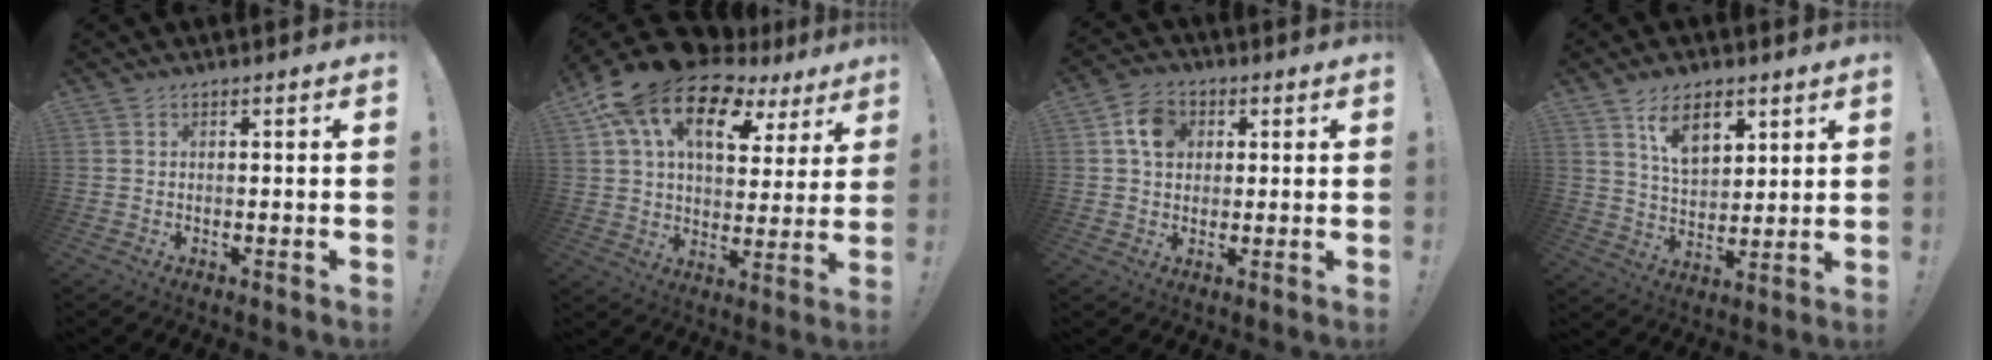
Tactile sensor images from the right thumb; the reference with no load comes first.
{"total": 19.0, "force": [11.2, 9.6, 12.0], "torque": [-0.199, -0.064, 0.196]}
{"total": 8.3, "force": [2.3, 6.6, 4.5], "torque": [-0.068, 0.009, 0.046]}
{"total": 10.7, "force": [6.5, 5.8, 6.2], "torque": [-0.094, -0.028, 0.120]}